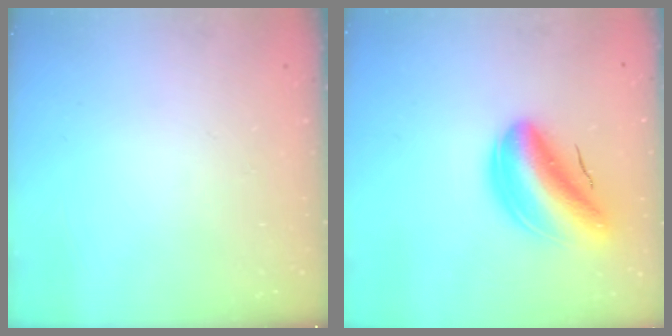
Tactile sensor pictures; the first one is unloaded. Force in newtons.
{"total": 14.1, "press": 13.5, "slide": 3.9}